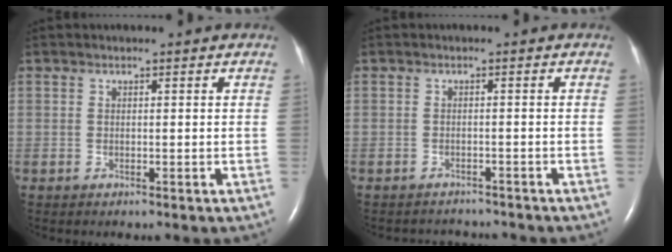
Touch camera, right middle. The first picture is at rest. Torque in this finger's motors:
{"motor_torque": [-0.31, -0.24, -0.12, 0.00]}